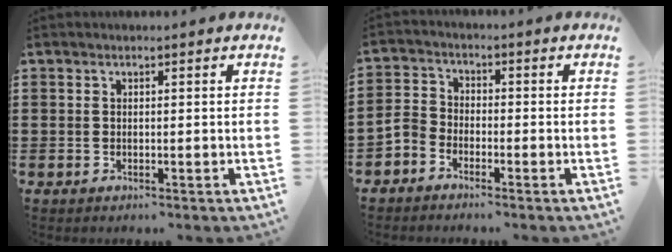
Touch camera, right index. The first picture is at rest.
{"total": 3.2, "force": [-2.7, 1.6, 0.8], "torque": [-0.036, 0.000, -0.061]}